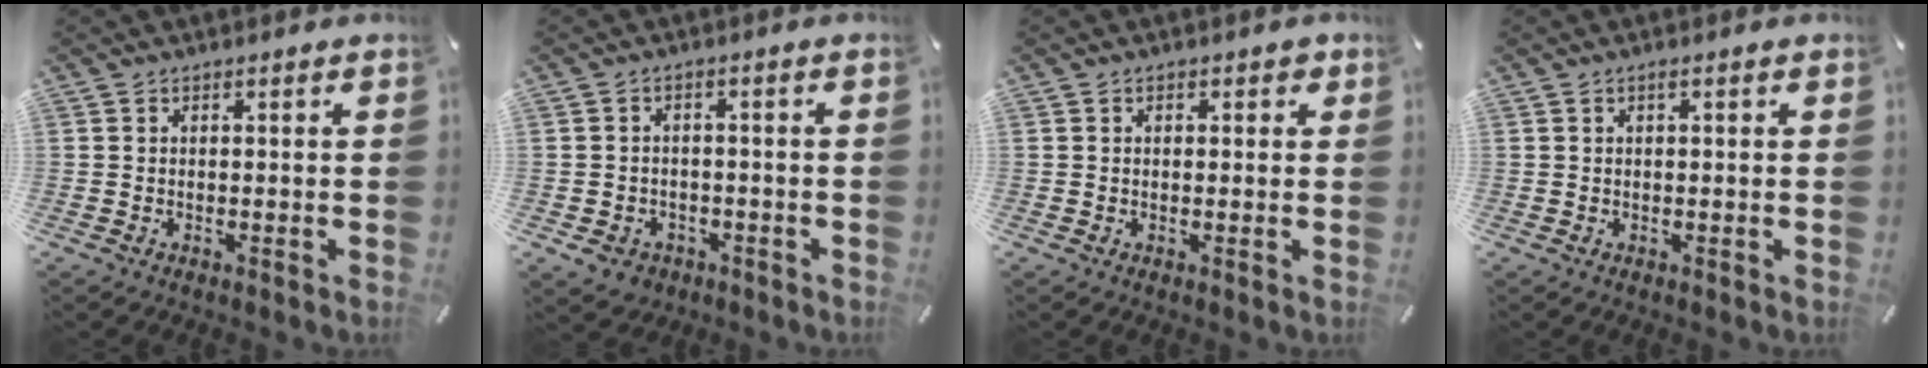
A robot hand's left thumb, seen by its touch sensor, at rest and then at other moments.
{"total": 4.5, "force": [-2.2, 3.7, 1.5], "torque": [-0.037, 0.009, -0.042]}
{"total": 1.4, "force": [0.4, 1.0, 1.0], "torque": [-0.004, 0.001, 0.001]}
{"total": 1.2, "force": [0.2, 0.2, 1.1], "torque": [-0.021, -0.001, 0.004]}